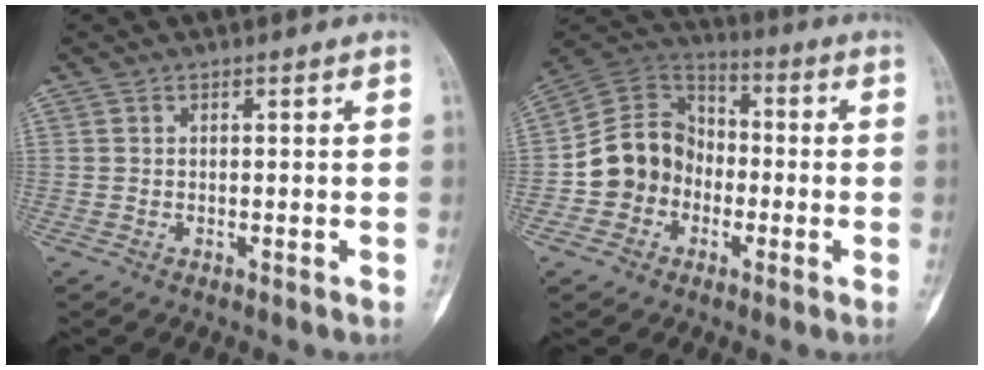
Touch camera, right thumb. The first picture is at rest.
{"total": 12.8, "force": [-3.3, 11.2, 5.2], "torque": [-0.056, 0.050, -0.068]}